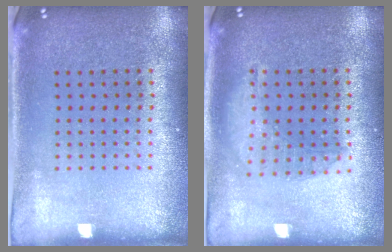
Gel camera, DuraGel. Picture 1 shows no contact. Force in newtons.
{"total": 1.4, "press": 1.3, "slide": 0.3}